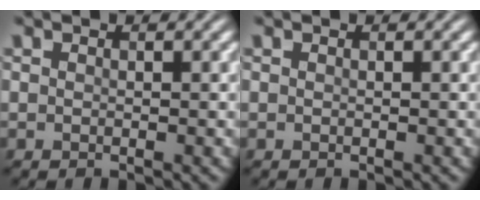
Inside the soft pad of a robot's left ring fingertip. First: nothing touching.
{"total": 0.0}